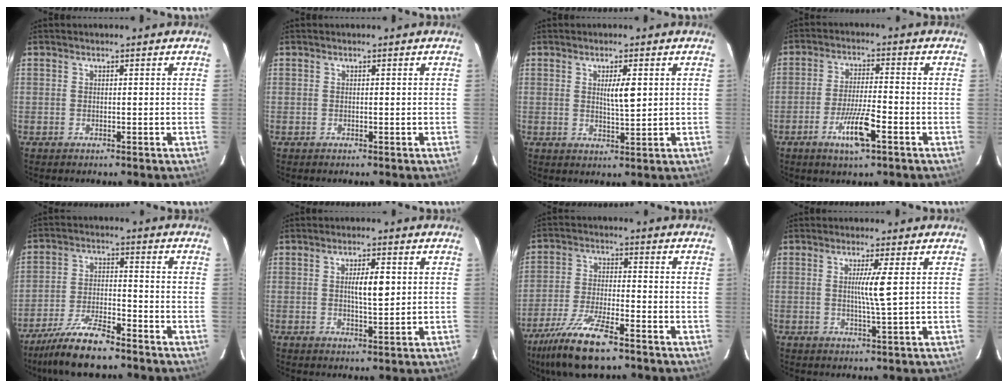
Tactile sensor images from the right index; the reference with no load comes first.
{"total": 0.0}
{"total": 3.8, "force": [1.0, 0.5, 3.6], "torque": [-0.060, -0.005, 0.016]}
{"total": 7.5, "force": [-3.7, 0.6, 6.5], "torque": [-0.125, -0.011, -0.063]}
{"total": 9.5, "force": [-7.7, 1.4, 5.4], "torque": [-0.102, -0.019, -0.141]}
{"total": 4.6, "force": [0.8, 1.0, 4.4], "torque": [-0.074, 0.002, 0.012]}
{"total": 11.2, "force": [-7.8, 1.9, 7.9], "torque": [-0.152, -0.026, -0.140]}
{"total": 4.2, "force": [0.7, -1.0, 4.0], "torque": [-0.075, -0.008, 0.011]}